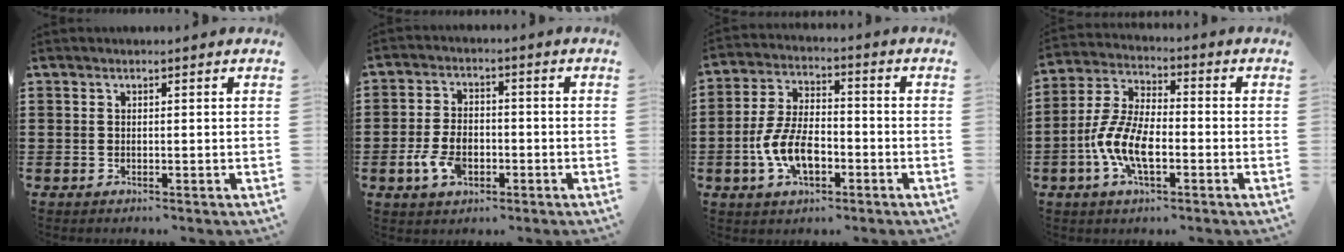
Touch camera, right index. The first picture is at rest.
{"total": 5.8, "force": [-2.2, 3.5, 4.1], "torque": [-0.092, 0.001, -0.040]}
{"total": 8.9, "force": [-2.9, 4.5, 7.1], "torque": [-0.167, -0.003, -0.061]}
{"total": 8.8, "force": [-3.0, 3.8, 7.3], "torque": [-0.178, -0.008, -0.063]}